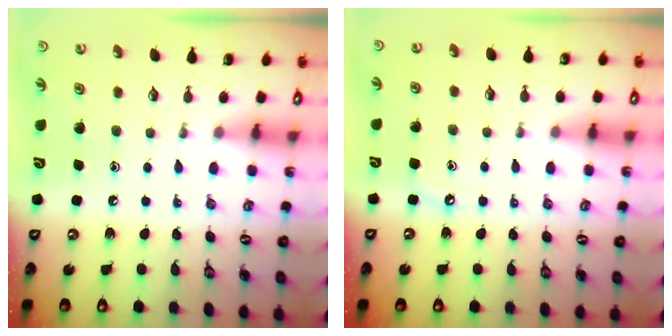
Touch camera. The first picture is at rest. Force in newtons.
{"total": 3.6, "press": 3.5, "slide": 0.5}